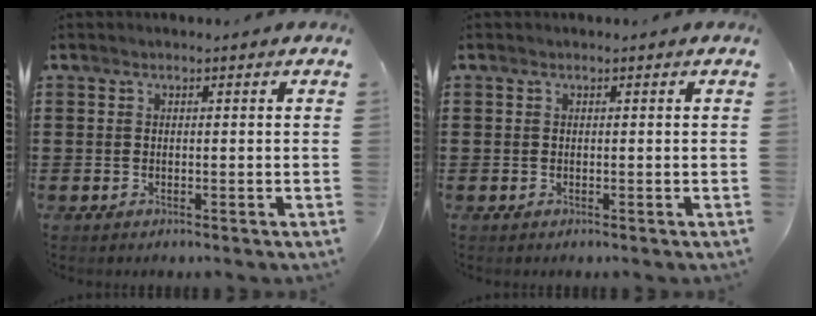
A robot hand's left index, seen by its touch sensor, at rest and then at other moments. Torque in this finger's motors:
{"motor_torque": [0.00, 0.00, 0.00, -0.01]}